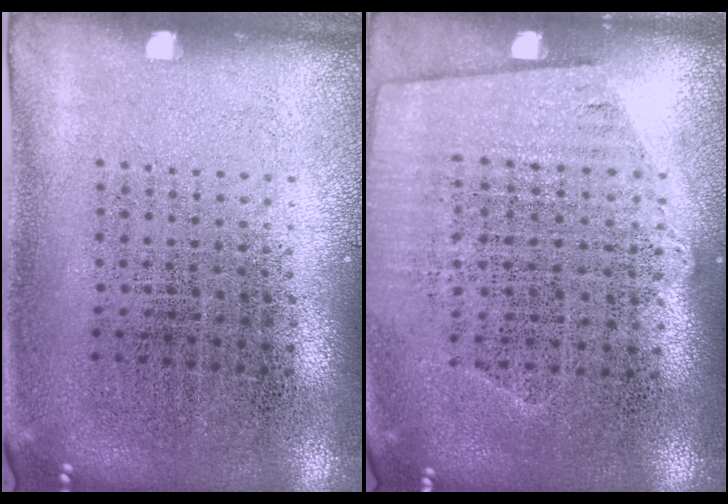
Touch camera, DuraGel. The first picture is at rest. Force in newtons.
{"total": 0.9, "press": 0.7, "slide": 0.7}